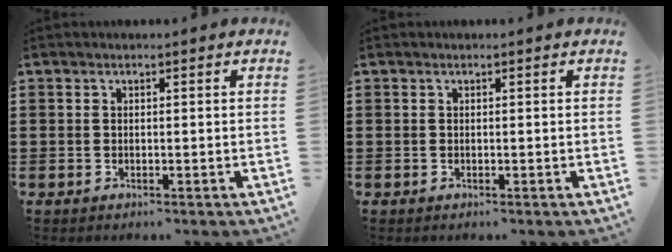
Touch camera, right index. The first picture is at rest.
{"total": 0.0}